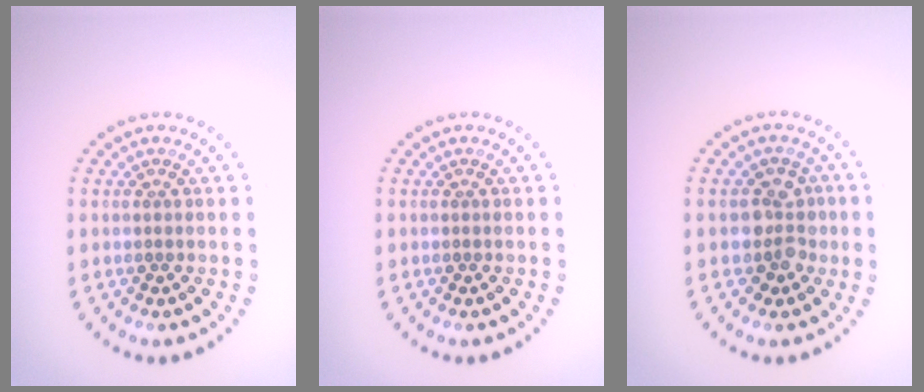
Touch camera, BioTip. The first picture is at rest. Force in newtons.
{"total": 0.0}
{"total": 2.9, "press": 2.6, "slide": 1.2}